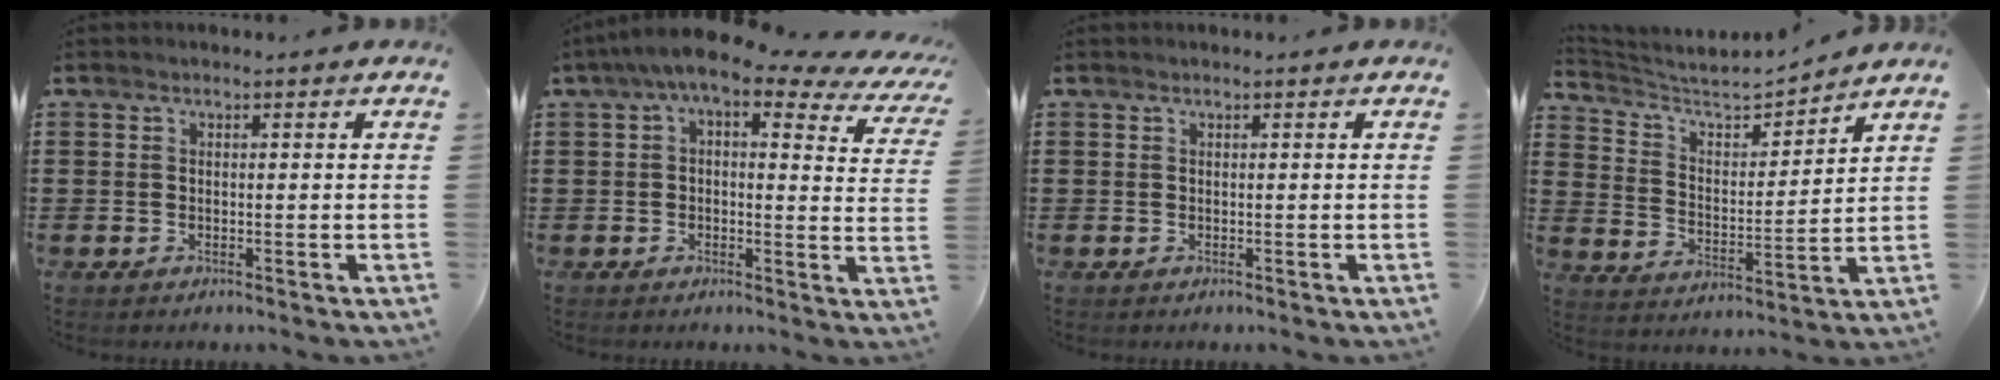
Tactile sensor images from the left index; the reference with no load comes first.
{"total": 6.2, "force": [3.6, 1.1, 4.8], "torque": [-0.106, -0.014, 0.060]}
{"total": 0.0}
{"total": 4.7, "force": [4.3, 1.2, 1.5], "torque": [-0.057, -0.033, 0.066]}